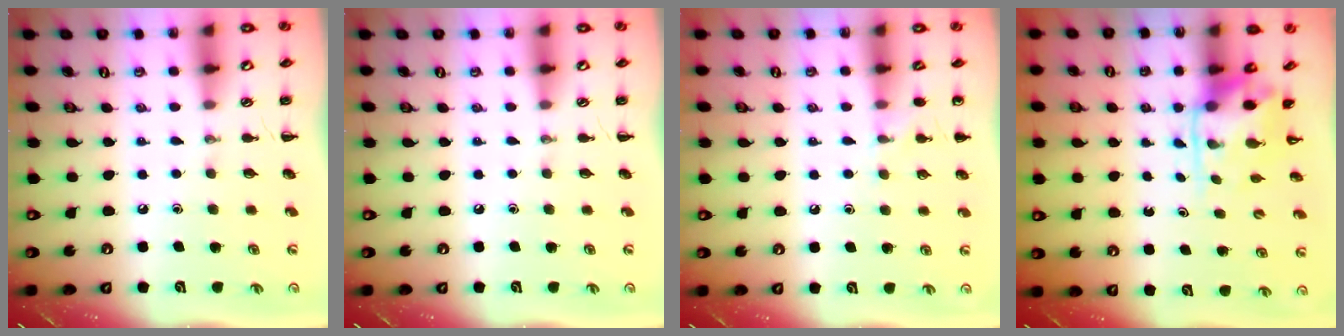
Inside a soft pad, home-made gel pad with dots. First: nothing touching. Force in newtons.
{"total": 0.0}
{"total": 7.0, "press": 6.7, "slide": 1.9}
{"total": 3.5, "press": 3.4, "slide": 0.8}